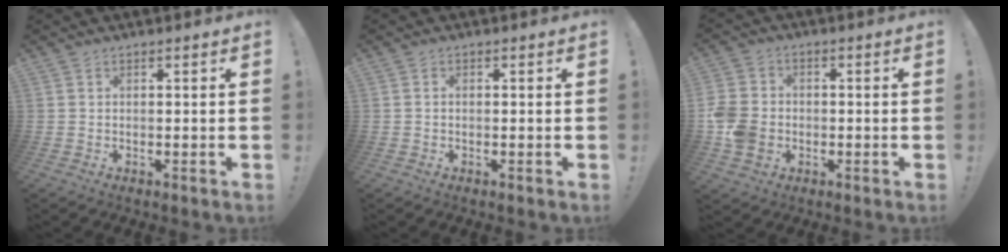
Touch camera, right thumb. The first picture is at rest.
{"total": 0.6, "force": [-0.4, 0.3, 0.3], "torque": [-0.007, 0.001, -0.006]}
{"total": 10.3, "force": [-2.5, 8.4, 5.5], "torque": [-0.119, 0.023, -0.041]}